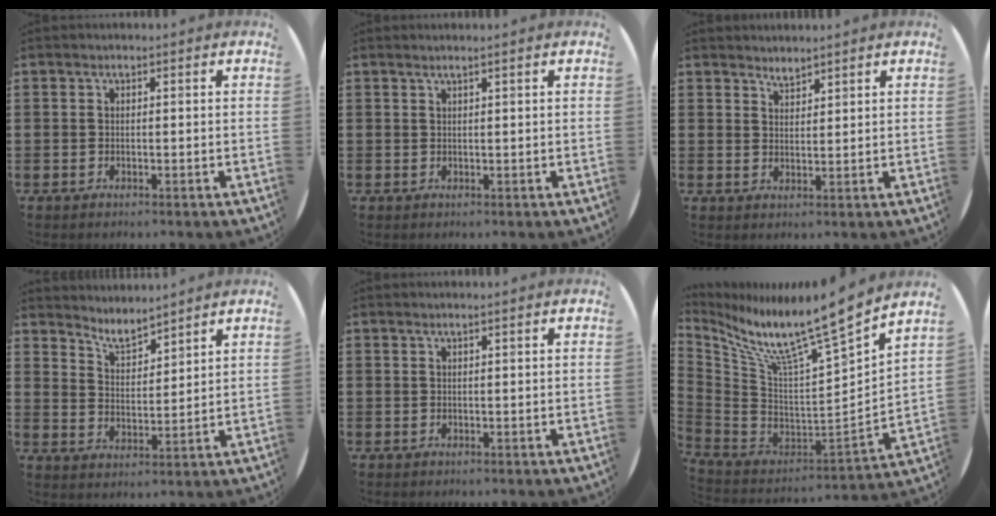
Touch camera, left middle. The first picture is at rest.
{"total": 0.7, "force": [0.5, -0.3, 0.5], "torque": [-0.005, -0.001, 0.008]}
{"total": 2.2, "force": [2.1, 0.2, -0.2], "torque": [0.001, -0.004, 0.041]}
{"total": 4.7, "force": [4.6, 0.5, 0.8], "torque": [-0.028, -0.025, 0.082]}
{"total": 0.5, "force": [0.4, -0.2, 0.3], "torque": [-0.002, 0.000, 0.006]}
{"total": 12.6, "force": [10.3, 0.7, 7.2], "torque": [-0.159, -0.093, 0.168]}